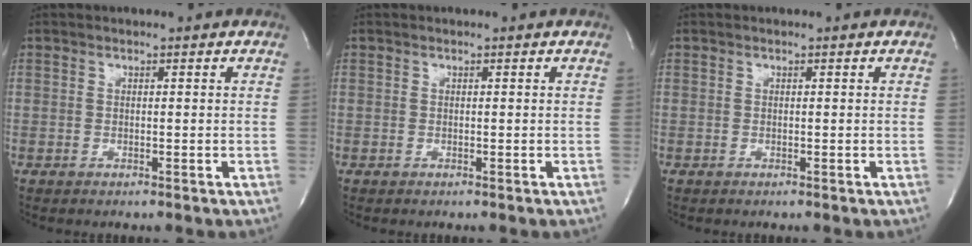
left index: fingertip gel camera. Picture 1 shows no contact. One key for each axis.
{"total": 0.0}
{"total": 0.0}